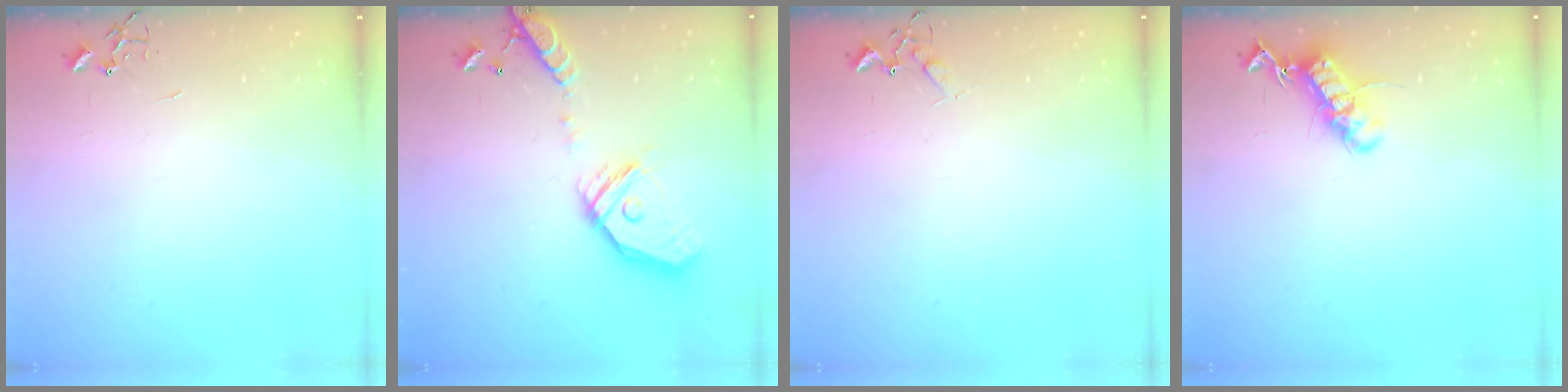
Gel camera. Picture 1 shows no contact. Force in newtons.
{"total": 18.8, "press": 18.6, "slide": 3.0}
{"total": 6.1, "press": 6.0, "slide": 0.8}
{"total": 13.3, "press": 13.3, "slide": 0.9}